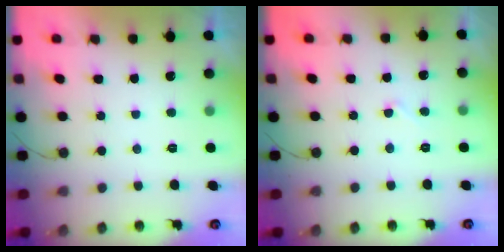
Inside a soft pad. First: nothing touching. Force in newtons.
{"total": 2.8, "press": 2.8, "slide": 0.2}